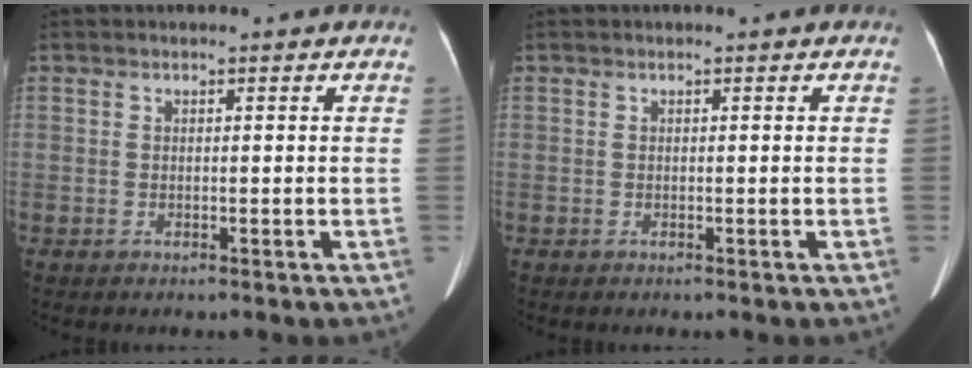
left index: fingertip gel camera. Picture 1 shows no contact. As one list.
[{"total": 0.0}]